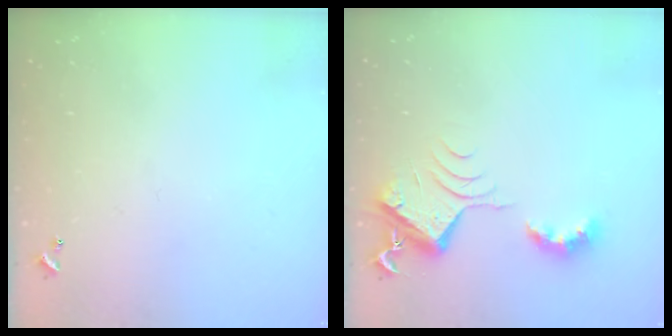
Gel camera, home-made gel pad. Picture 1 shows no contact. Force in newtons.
{"total": 7.2, "press": 7.1, "slide": 0.9}